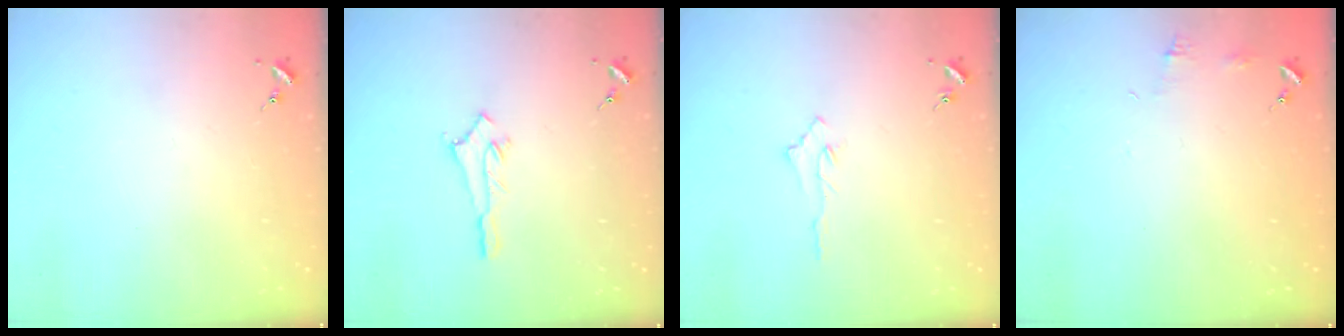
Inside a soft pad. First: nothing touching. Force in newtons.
{"total": 2.9, "press": 2.8, "slide": 0.4}
{"total": 2.9, "press": 2.9, "slide": 0.4}
{"total": 4.5, "press": 4.5, "slide": 0.5}